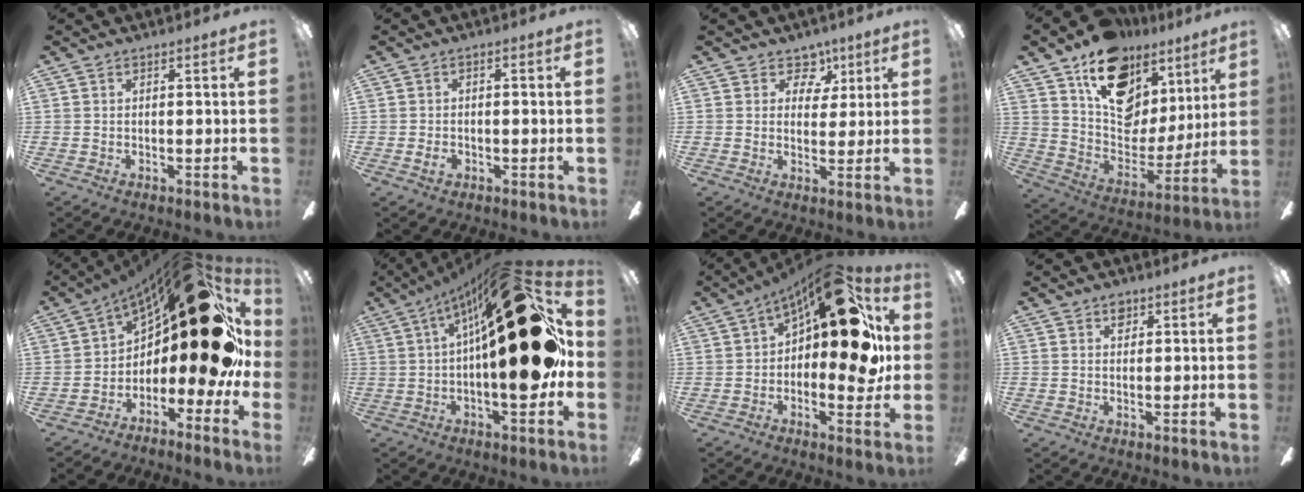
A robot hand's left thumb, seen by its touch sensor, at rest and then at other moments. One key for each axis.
{"total": 2.3, "fx": -0.8, "fy": 1.4, "fz": 1.6, "tx": -0.027, "ty": 0.006, "tz": -0.014}
{"total": 6.8, "fx": 3.7, "fy": 5.2, "fz": 2.4, "tx": -0.016, "ty": -0.020, "tz": 0.063}
{"total": 16.8, "fx": 10.9, "fy": 10.4, "fz": 7.3, "tx": -0.114, "ty": -0.077, "tz": 0.198}
{"total": 23.9, "fx": 8.3, "fy": 9.5, "fz": 20.3, "tx": -0.283, "ty": -0.064, "tz": 0.148}
{"total": 32.4, "fx": 7.4, "fy": 9.8, "fz": 30.0, "tx": -0.422, "ty": -0.069, "tz": 0.127}
{"total": 20.6, "fx": 7.2, "fy": 9.4, "fz": 16.8, "tx": -0.221, "ty": -0.032, "tz": 0.117}
{"total": 2.5, "fx": 1.4, "fy": 1.7, "fz": 1.2, "tx": 0.000, "ty": -0.006, "tz": 0.020}